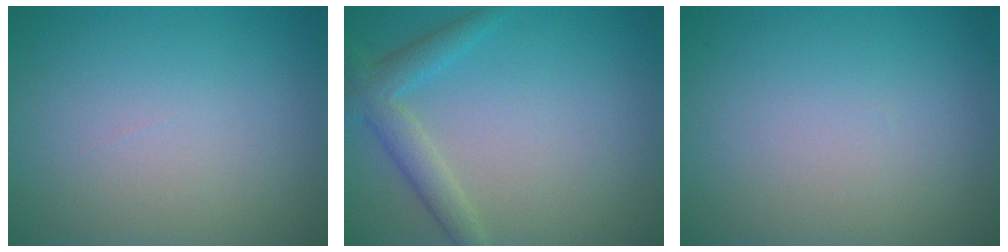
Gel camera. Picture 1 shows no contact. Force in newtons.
{"total": 3.0, "press": 3.0, "slide": 0.1}
{"total": 0.0}